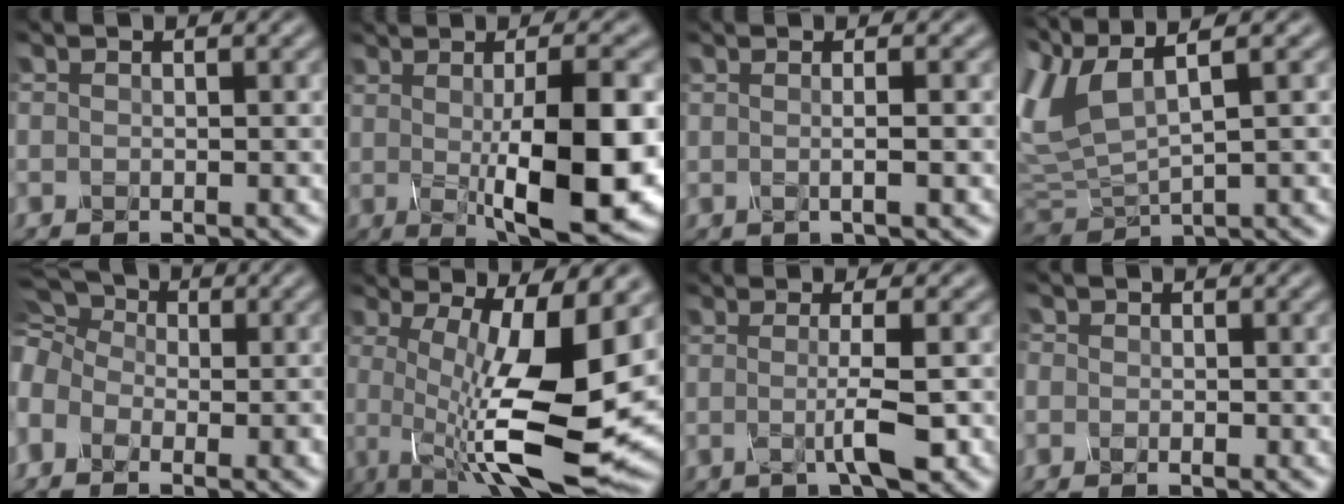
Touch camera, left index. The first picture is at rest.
{"total": 13.0, "force": [-0.7, 3.7, 12.4], "torque": [-0.145, -0.007, -0.004]}
{"total": 2.3, "force": [0.2, 0.8, 2.1], "torque": [-0.020, 0.001, -0.015]}
{"total": 7.1, "force": [3.6, 2.5, 5.5], "torque": [-0.146, 0.017, 0.074]}
{"total": 9.3, "force": [-1.3, 6.6, 6.5], "torque": [-0.117, 0.026, -0.045]}
{"total": 14.8, "force": [-1.2, 4.2, 14.1], "torque": [-0.223, -0.013, -0.017]}
{"total": 3.8, "force": [-0.2, 0.8, 3.7], "torque": [-0.060, -0.006, -0.005]}
{"total": 1.8, "force": [0.3, 1.6, 0.8], "torque": [0.004, 0.005, -0.012]}